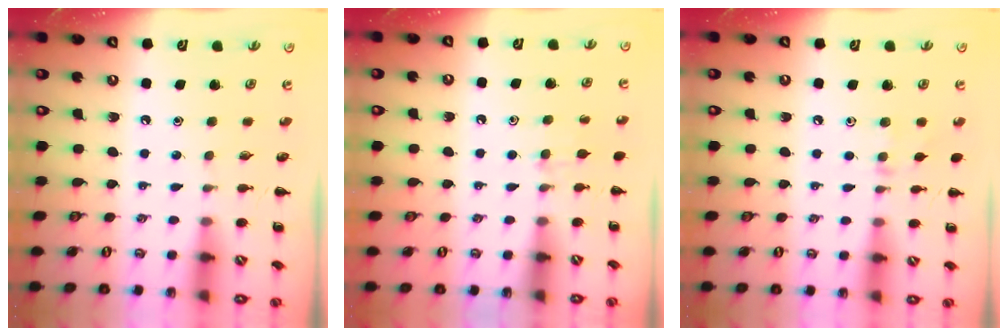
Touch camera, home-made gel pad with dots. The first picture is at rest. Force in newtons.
{"total": 5.7, "press": 5.5, "slide": 1.8}
{"total": 5.6, "press": 5.3, "slide": 1.8}